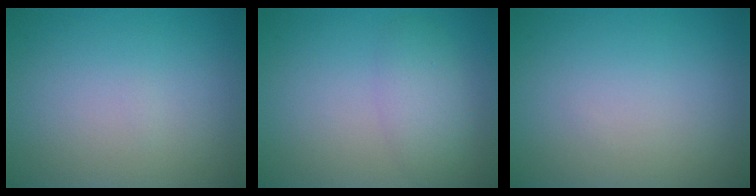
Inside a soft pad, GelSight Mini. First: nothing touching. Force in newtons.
{"total": 2.8, "press": 2.8, "slide": 0.0}
{"total": 0.0}